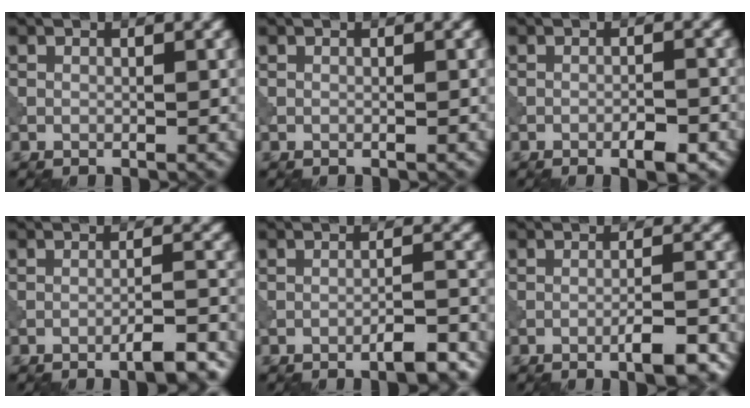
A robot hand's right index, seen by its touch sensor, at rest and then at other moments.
{"total": 0.0}
{"total": 2.3, "force": [-1.3, 0.5, 1.8], "torque": [-0.029, 0.005, -0.022]}
{"total": 4.0, "force": [-2.7, 0.6, 2.9], "torque": [-0.043, 0.011, -0.047]}
{"total": 3.6, "force": [-2.5, 0.6, 2.5], "torque": [-0.036, 0.009, -0.041]}
{"total": 3.8, "force": [-2.1, 0.6, 3.1], "torque": [-0.049, 0.007, -0.037]}